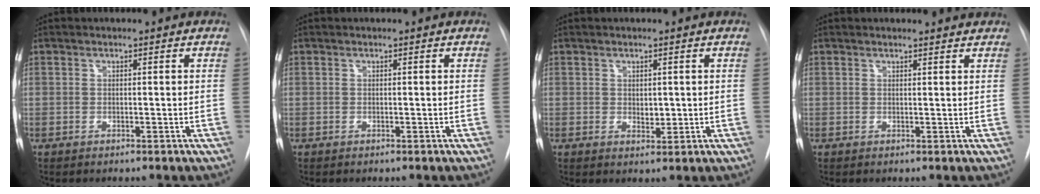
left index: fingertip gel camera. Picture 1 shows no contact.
{"total": 0.0}
{"total": 1.6, "force": [0.0, 1.0, 1.2], "torque": [-0.017, -0.010, 0.004]}
{"total": 3.2, "force": [3.1, 0.4, 0.4], "torque": [-0.010, 0.000, 0.027]}